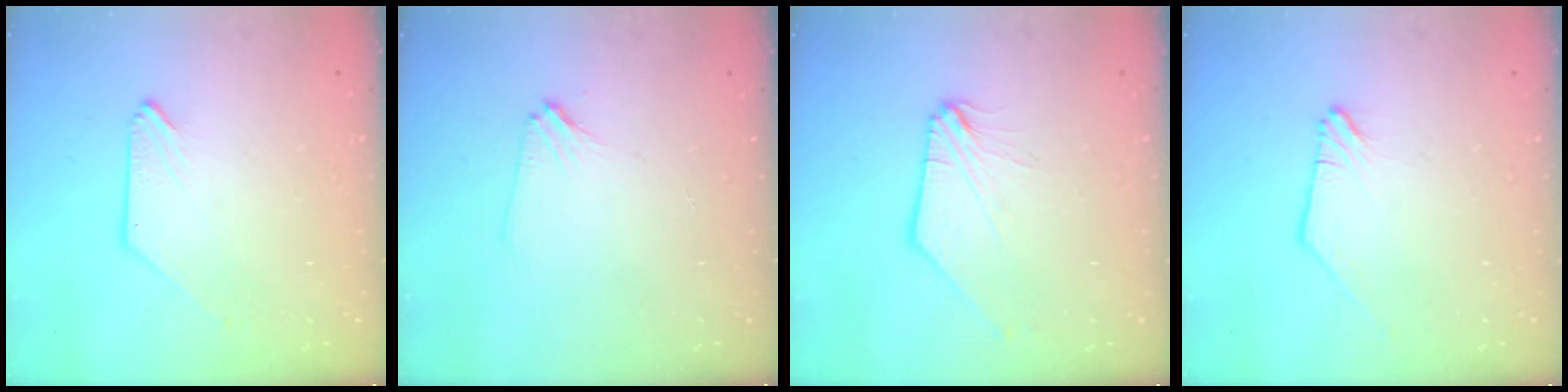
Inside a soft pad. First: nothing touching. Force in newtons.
{"total": 3.1, "press": 3.1, "slide": 0.6}
{"total": 1.9, "press": 1.9, "slide": 0.5}
{"total": 0.0}